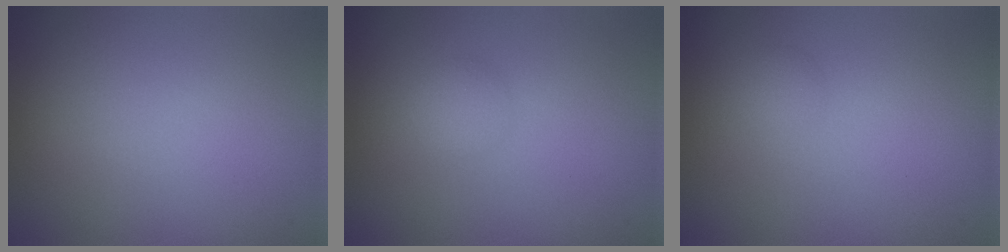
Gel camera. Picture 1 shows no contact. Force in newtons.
{"total": 1.4, "press": 1.4, "slide": 0.1}
{"total": 0.9, "press": 0.9, "slide": 0.0}